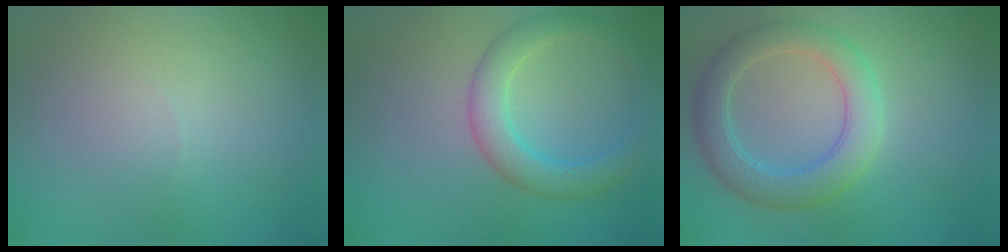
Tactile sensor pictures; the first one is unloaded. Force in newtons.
{"total": 4.0, "press": 4.0, "slide": 0.2}
{"total": 4.5, "press": 4.5, "slide": 0.3}